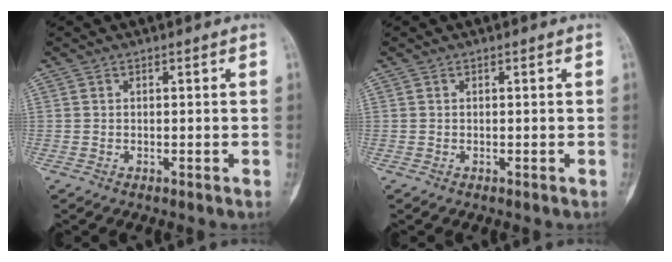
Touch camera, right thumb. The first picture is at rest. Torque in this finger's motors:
{"motor_torque": [0.00, 0.00, 0.03, -0.02, 0.00]}